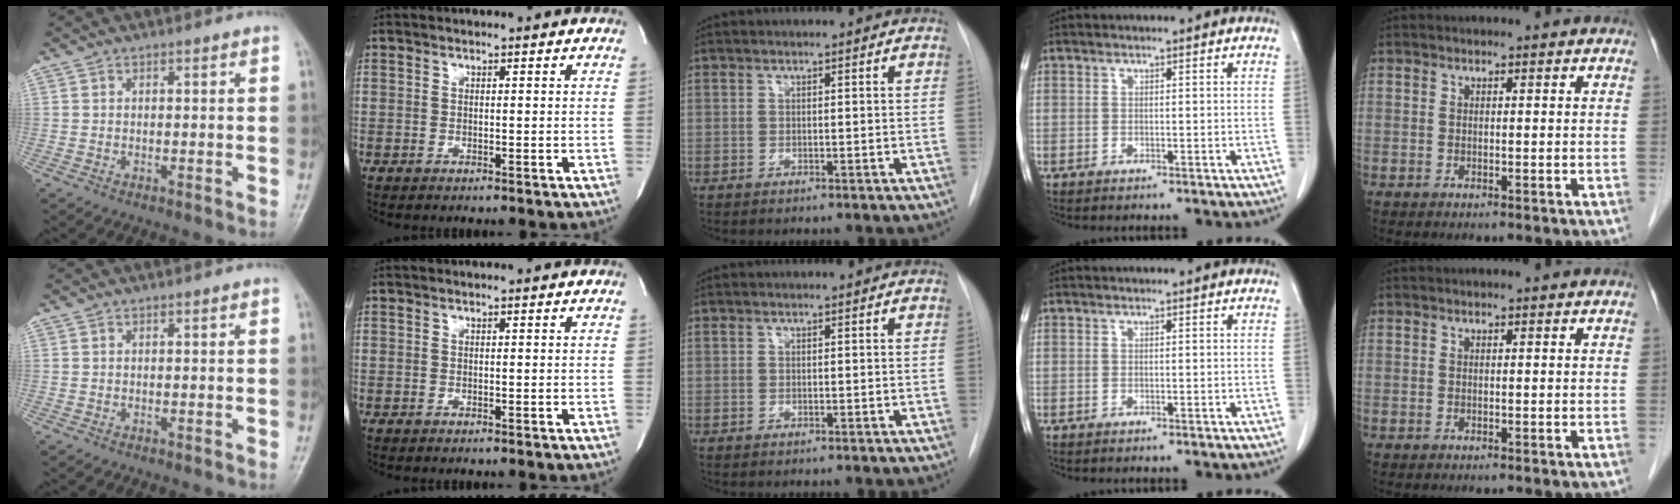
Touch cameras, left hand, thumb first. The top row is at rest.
{}